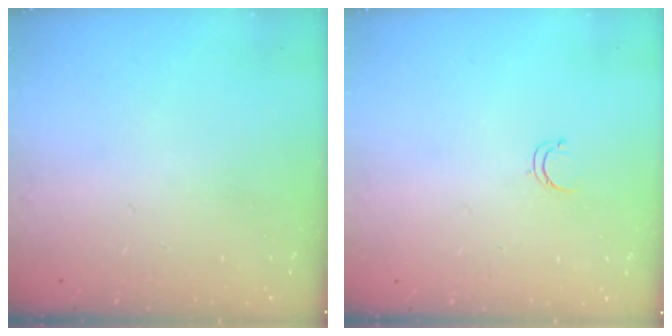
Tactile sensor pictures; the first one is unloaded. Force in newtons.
{"total": 3.1, "press": 3.1, "slide": 0.4}